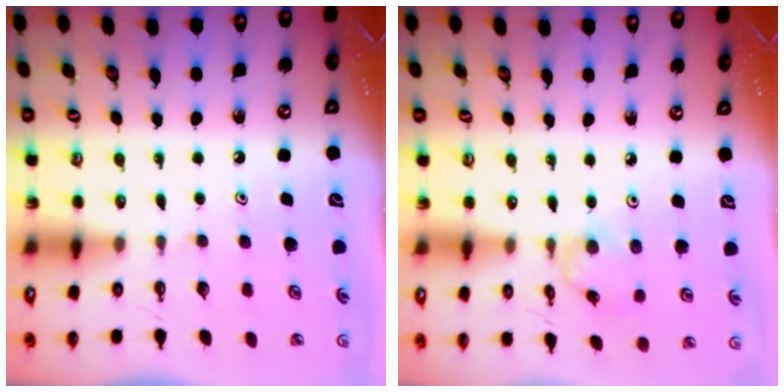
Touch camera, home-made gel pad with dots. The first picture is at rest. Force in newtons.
{"total": 1.4, "press": 1.4, "slide": 0.1}